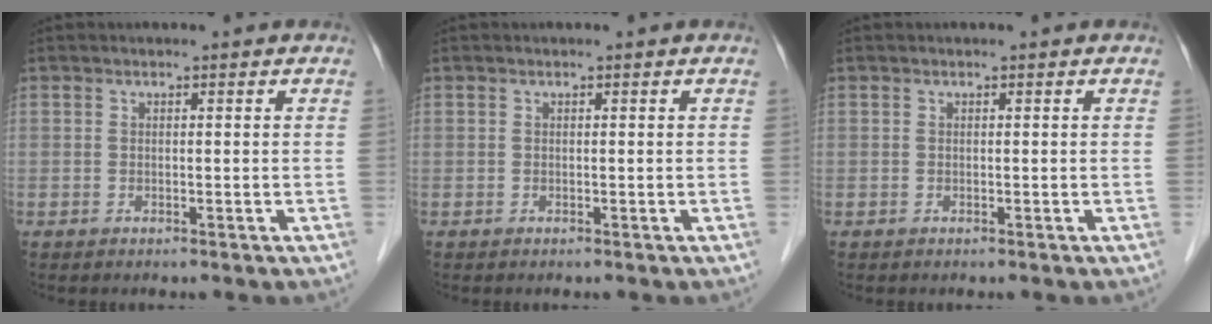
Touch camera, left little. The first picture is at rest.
{"total": 0.0}
{"total": 0.0}